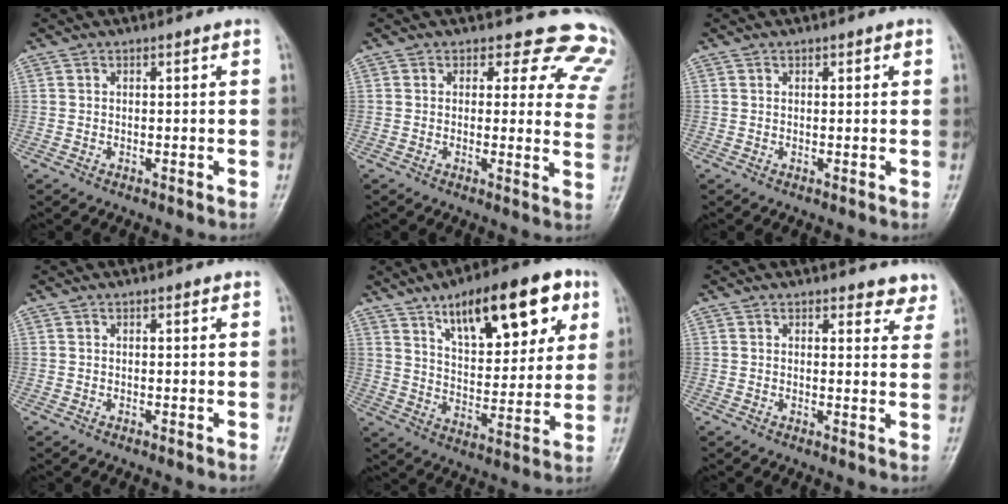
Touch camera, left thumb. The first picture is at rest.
{"total": 13.2, "force": [11.1, 6.2, 3.6], "torque": [0.017, -0.069, 0.085]}
{"total": 1.0, "force": [0.5, 0.5, 0.7], "torque": [-0.004, 0.001, 0.006]}
{"total": 0.0}
{"total": 20.0, "force": [10.3, 8.4, 14.9], "torque": [-0.173, -0.030, 0.163]}
{"total": 4.3, "force": [3.8, 1.8, 0.6], "torque": [0.027, -0.023, 0.028]}